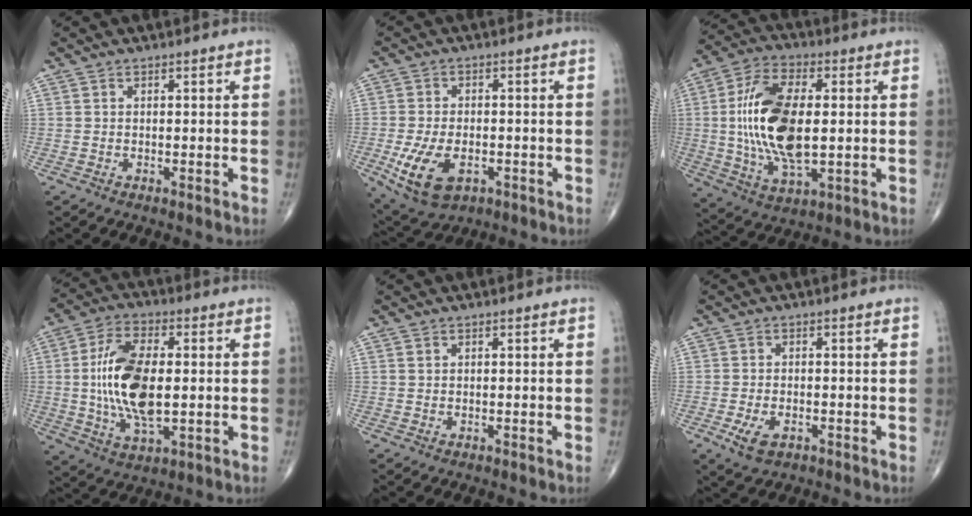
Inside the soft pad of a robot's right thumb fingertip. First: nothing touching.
{"total": 10.4, "force": [-3.4, 5.9, 7.8], "torque": [-0.152, 0.000, -0.048]}
{"total": 18.0, "force": [0.8, 8.7, 15.8], "torque": [-0.309, -0.004, 0.015]}
{"total": 15.6, "force": [0.3, 7.4, 13.7], "torque": [-0.265, -0.002, 0.005]}
{"total": 0.5, "force": [0.3, 0.4, 0.2], "torque": [-0.001, 0.000, 0.005]}
{"total": 4.2, "force": [-1.8, 2.4, 3.0], "torque": [-0.061, -0.001, -0.028]}